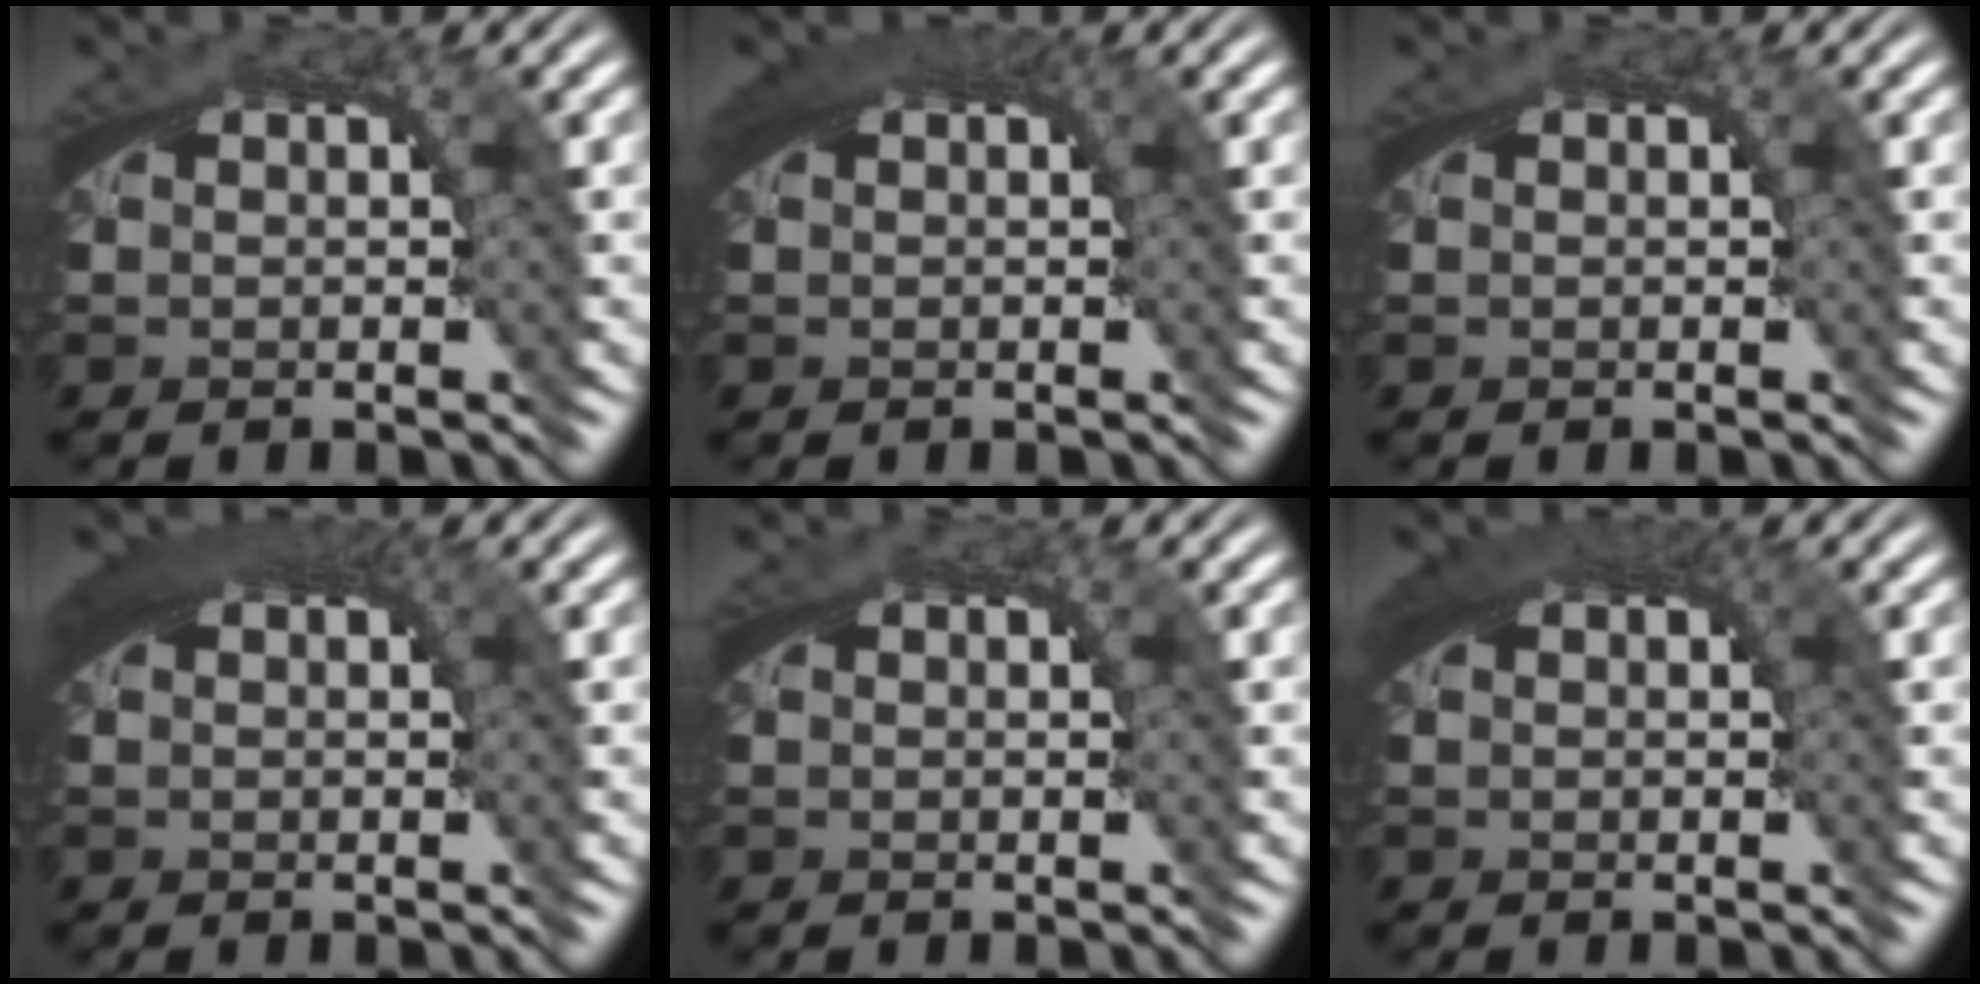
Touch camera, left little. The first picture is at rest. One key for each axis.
{"total": 2.4, "fx": 1.0, "fy": 0.6, "fz": 2.1, "tx": -0.027, "ty": 0.009, "tz": 0.015}
{"total": 0.0}
{"total": 3.1, "fx": 1.3, "fy": 0.9, "fz": 2.7, "tx": -0.033, "ty": 0.012, "tz": 0.017}
{"total": 0.0}
{"total": 2.4, "fx": 0.9, "fy": 0.6, "fz": 2.1, "tx": -0.027, "ty": 0.008, "tz": 0.014}